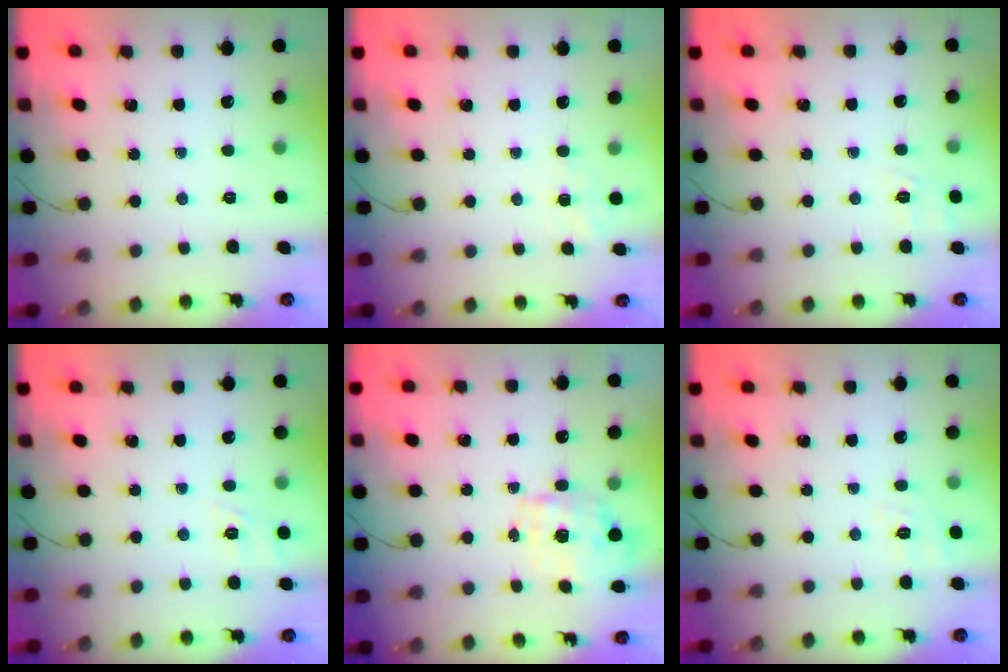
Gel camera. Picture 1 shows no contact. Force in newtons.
{"total": 5.3, "press": 5.0, "slide": 1.7}
{"total": 2.0, "press": 1.1, "slide": 1.7}
{"total": 1.8, "press": 1.0, "slide": 1.5}
{"total": 1.2, "press": 1.1, "slide": 0.5}
{"total": 5.9, "press": 5.4, "slide": 2.3}